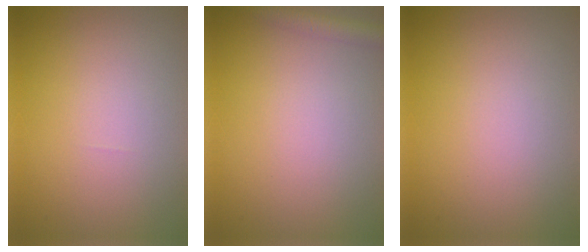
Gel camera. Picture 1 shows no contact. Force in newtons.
{"total": 2.1, "press": 2.1, "slide": 0.1}
{"total": 0.0}